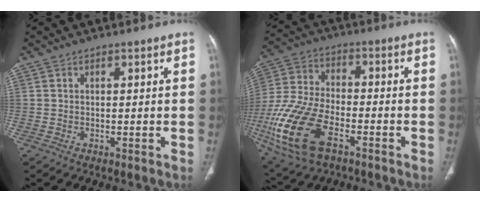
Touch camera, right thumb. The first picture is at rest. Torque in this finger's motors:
{"motor_torque": [0.22, 0.84, 2.23, -0.54, 0.65]}